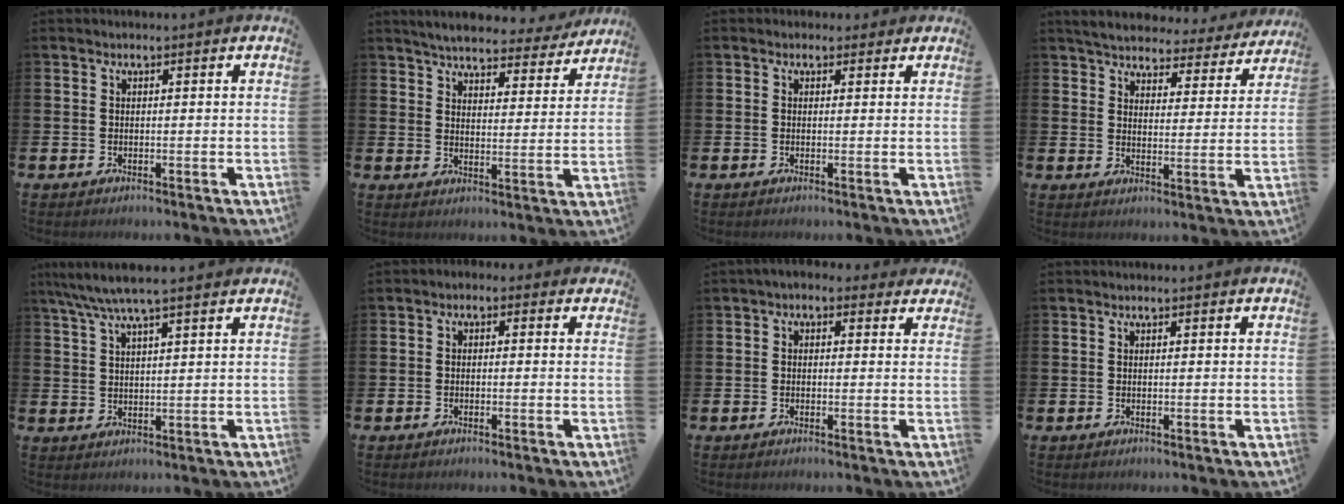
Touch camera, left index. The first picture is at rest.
{"total": 5.4, "force": [5.2, 0.8, 1.2], "torque": [-0.038, -0.032, 0.090]}
{"total": 0.9, "force": [0.4, 0.7, 0.1], "torque": [0.007, 0.005, 0.005]}
{"total": 4.7, "force": [4.6, 1.0, 0.7], "torque": [-0.034, -0.035, 0.075]}
{"total": 5.3, "force": [4.4, 0.4, 2.9], "torque": [-0.070, -0.009, 0.080]}
{"total": 1.2, "force": [-1.0, 0.6, 0.2], "torque": [-0.011, 0.008, -0.022]}
{"total": 1.0, "force": [0.0, 0.8, 0.5], "torque": [-0.018, 0.007, -0.002]}
{"total": 0.0}